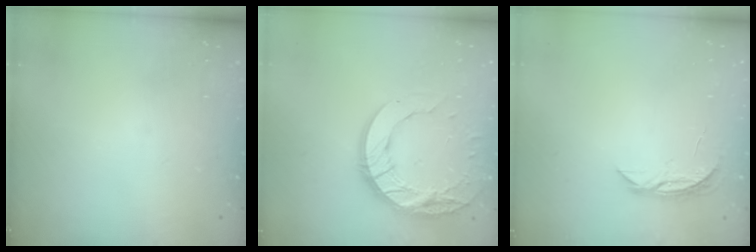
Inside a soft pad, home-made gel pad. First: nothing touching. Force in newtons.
{"total": 14.4, "press": 14.4, "slide": 0.7}
{"total": 4.8, "press": 4.7, "slide": 0.5}